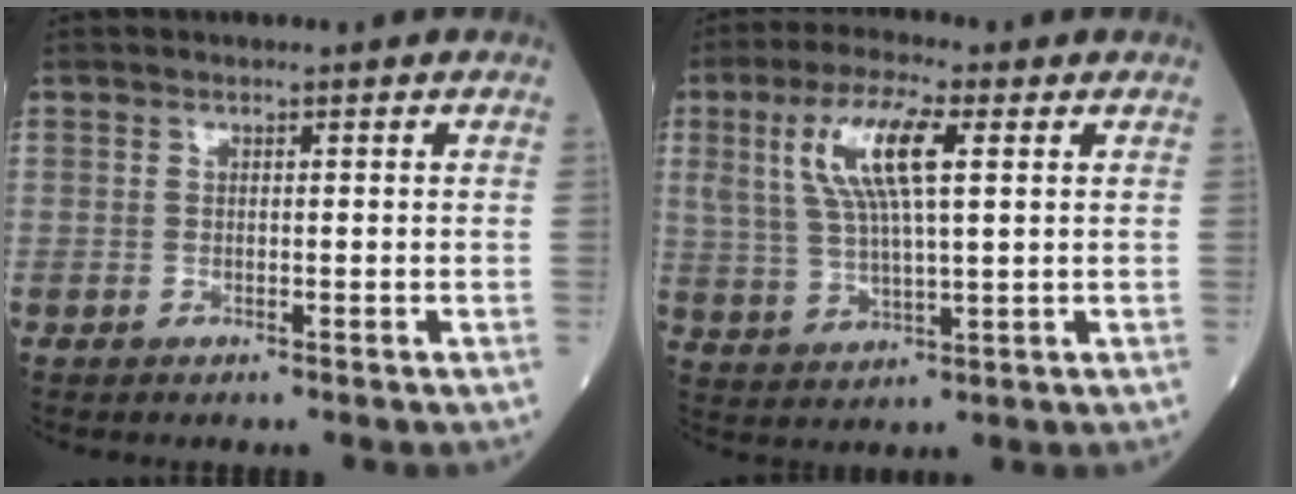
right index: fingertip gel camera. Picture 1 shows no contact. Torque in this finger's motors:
{"motor_torque": [0.91, 0.51, 0.32, 0.21]}